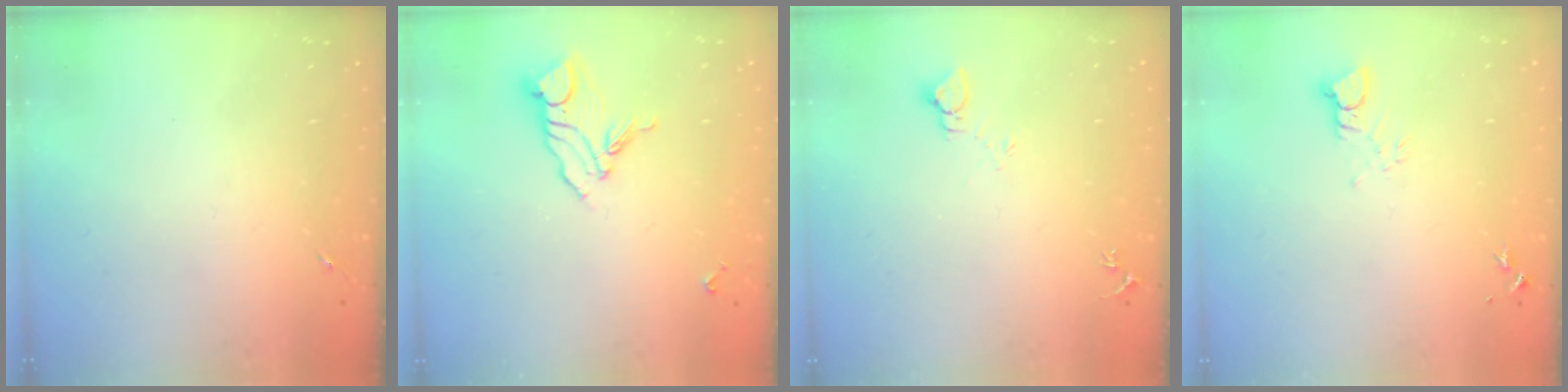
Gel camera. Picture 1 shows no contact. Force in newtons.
{"total": 9.9, "press": 9.8, "slide": 0.8}
{"total": 3.7, "press": 3.7, "slide": 0.3}
{"total": 3.4, "press": 3.4, "slide": 0.3}